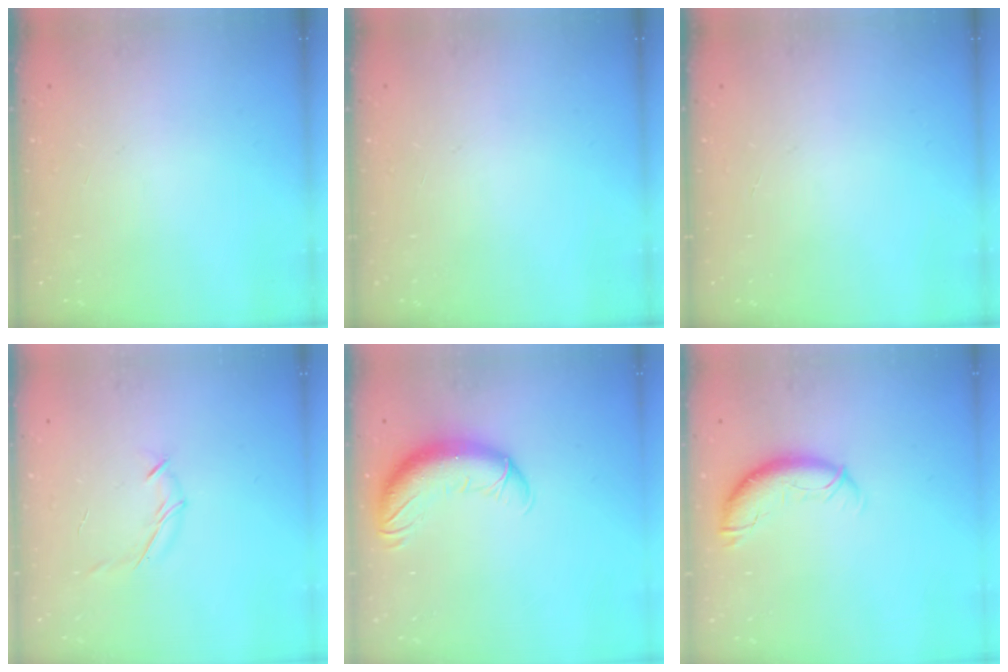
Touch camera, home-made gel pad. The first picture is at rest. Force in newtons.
{"total": 0.0}
{"total": 0.0}
{"total": 6.7, "press": 6.6, "slide": 1.2}
{"total": 12.8, "press": 12.4, "slide": 3.1}
{"total": 9.9, "press": 9.9, "slide": 1.3}